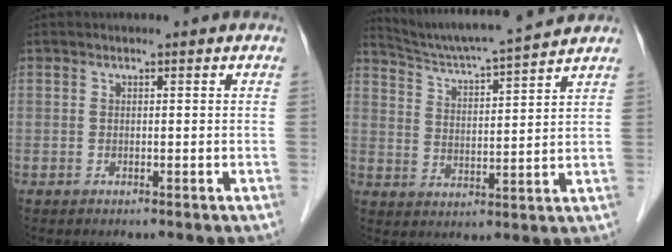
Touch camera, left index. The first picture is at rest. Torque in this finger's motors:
{"motor_torque": [0.44, -0.61, 0.00, 0.01]}